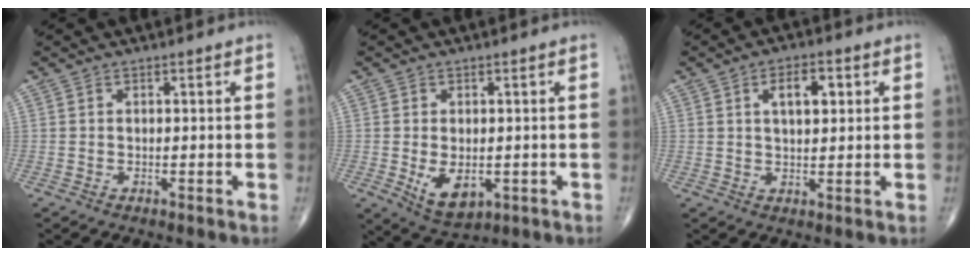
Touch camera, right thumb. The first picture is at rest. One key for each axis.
{"total": 6.6, "fx": -1.3, "fy": 4.0, "fz": 5.1, "tx": -0.073, "ty": -0.013, "tz": -0.008}
{"total": 6.1, "fx": 2.0, "fy": 3.0, "fz": 4.9, "tx": -0.065, "ty": -0.001, "tz": 0.032}